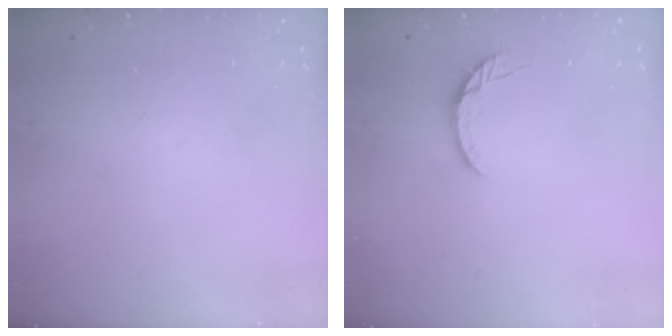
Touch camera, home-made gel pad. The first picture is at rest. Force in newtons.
{"total": 4.6, "press": 4.6, "slide": 0.6}